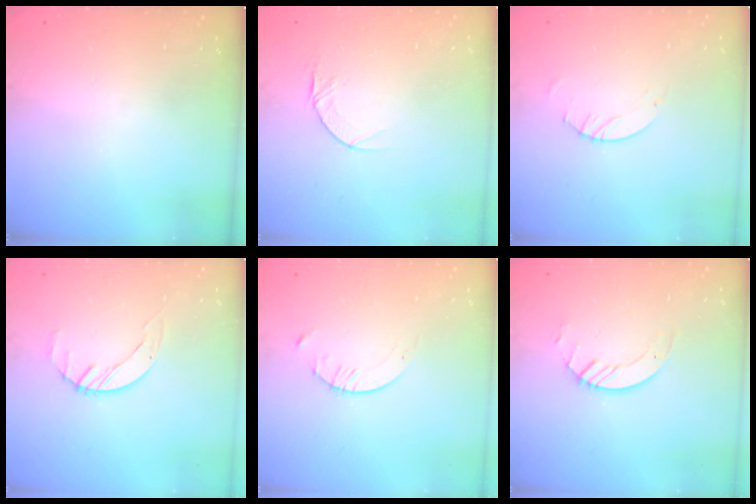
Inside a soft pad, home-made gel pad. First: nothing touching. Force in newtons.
{"total": 4.1, "press": 4.1, "slide": 0.4}
{"total": 2.0, "press": 2.0, "slide": 0.2}
{"total": 1.4, "press": 1.4, "slide": 0.2}
{"total": 2.1, "press": 2.1, "slide": 0.3}
{"total": 3.0, "press": 3.0, "slide": 0.3}